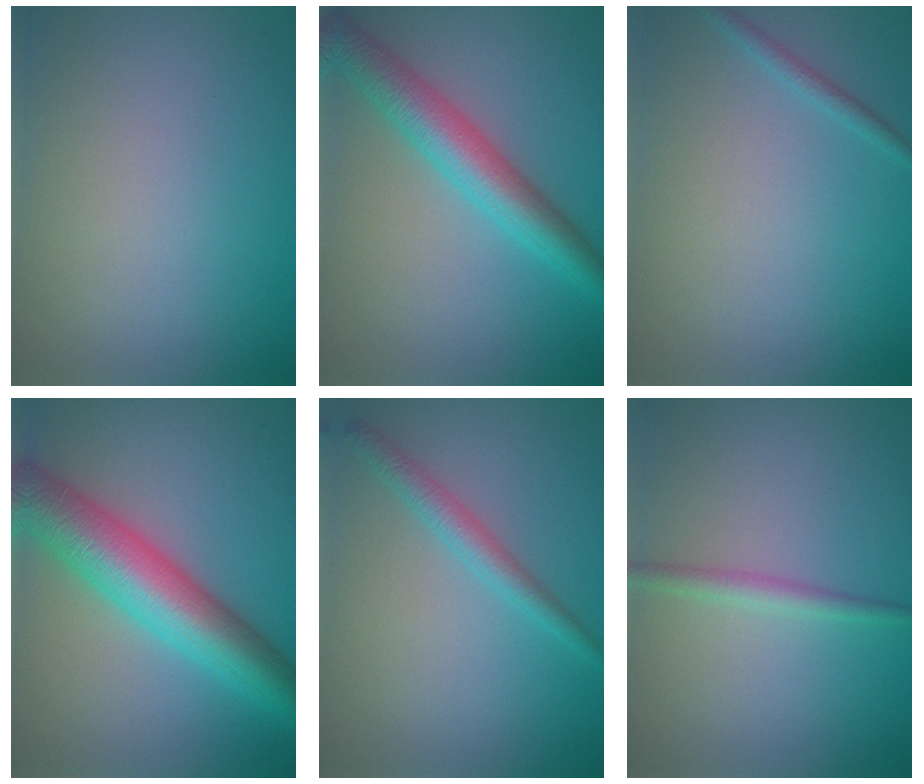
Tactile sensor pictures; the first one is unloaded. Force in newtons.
{"total": 5.7, "press": 5.7, "slide": 0.0}
{"total": 1.1, "press": 1.0, "slide": 0.1}
{"total": 9.1, "press": 9.1, "slide": 0.1}
{"total": 2.2, "press": 2.2, "slide": 0.1}
{"total": 1.7, "press": 1.7, "slide": 0.1}